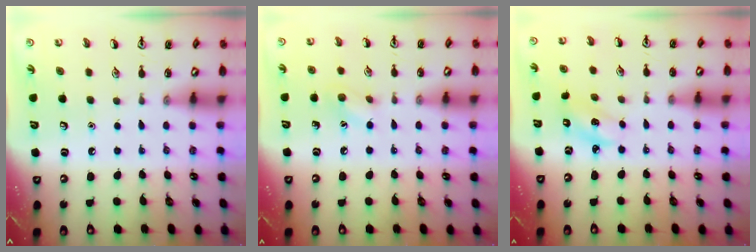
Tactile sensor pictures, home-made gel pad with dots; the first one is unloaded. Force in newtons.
{"total": 7.5, "press": 7.3, "slide": 1.9}
{"total": 2.6, "press": 2.5, "slide": 0.6}